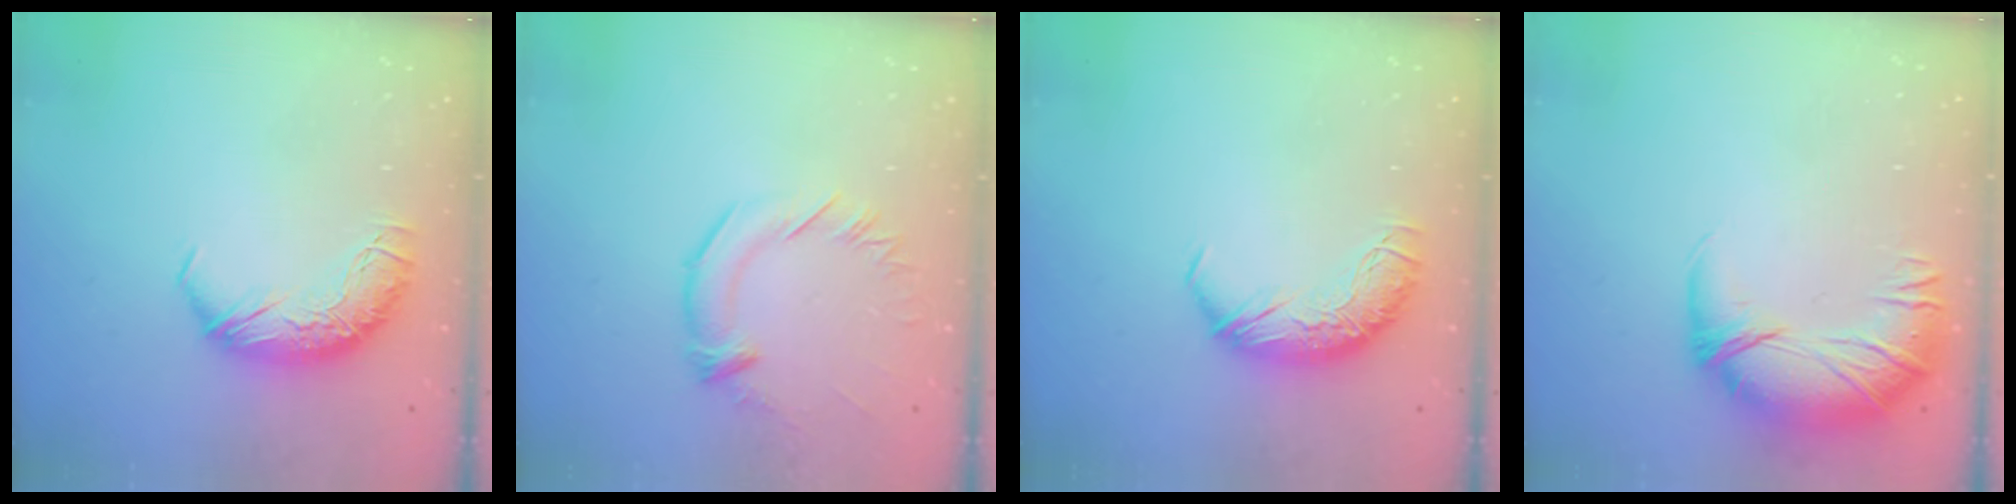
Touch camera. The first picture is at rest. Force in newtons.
{"total": 2.3, "press": 2.3, "slide": 0.6}
{"total": 0.0}
{"total": 2.7, "press": 1.3, "slide": 2.3}